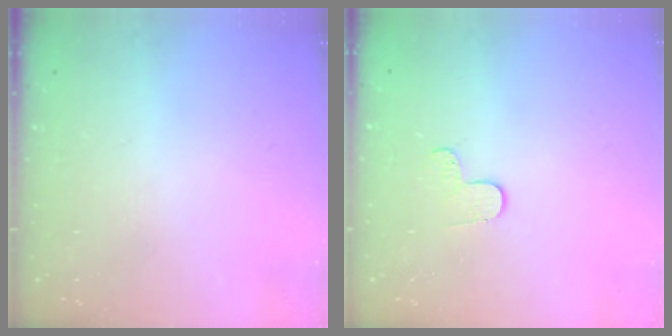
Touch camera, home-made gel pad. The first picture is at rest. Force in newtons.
{"total": 3.9, "press": 3.9, "slide": 0.4}